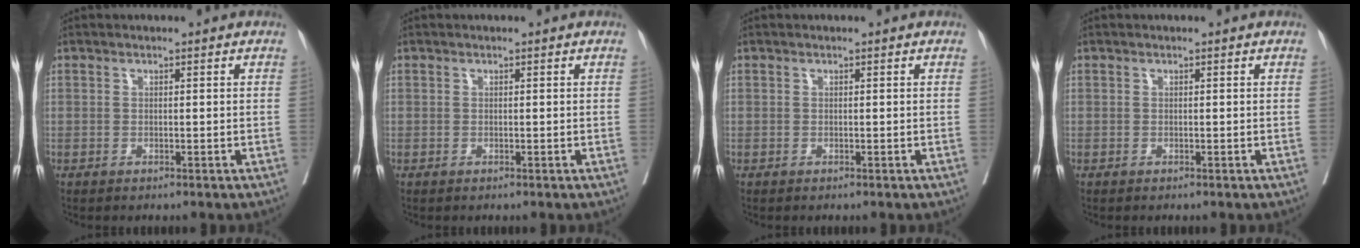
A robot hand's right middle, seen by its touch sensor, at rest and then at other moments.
{"total": 0.0}
{"total": 0.0}
{"total": 0.0}